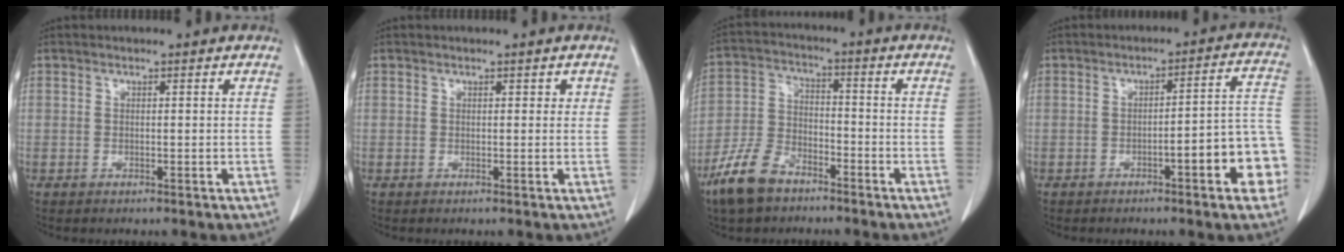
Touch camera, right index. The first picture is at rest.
{"total": 0.9, "force": [0.4, 0.6, 0.5], "torque": [0.000, 0.006, 0.003]}
{"total": 9.4, "force": [-6.6, 4.5, 4.8], "torque": [-0.113, -0.004, -0.131]}
{"total": 10.3, "force": [-4.0, 1.5, 9.4], "torque": [-0.099, 0.031, -0.050]}